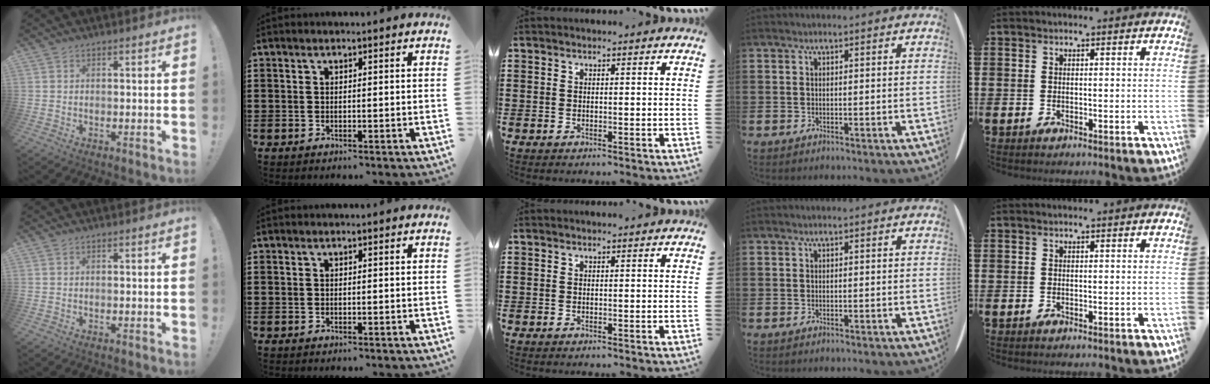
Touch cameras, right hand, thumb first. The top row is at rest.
{}